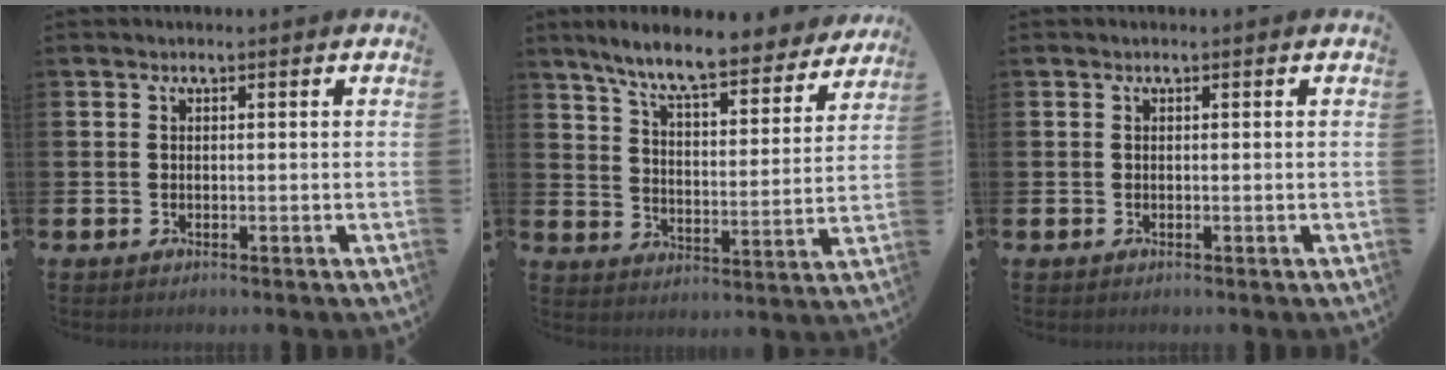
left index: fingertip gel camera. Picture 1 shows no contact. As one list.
[{"total": 9.3, "force": [8.4, 1.2, 3.8], "torque": [-0.097, -0.049, 0.145]}, {"total": 0.0}]